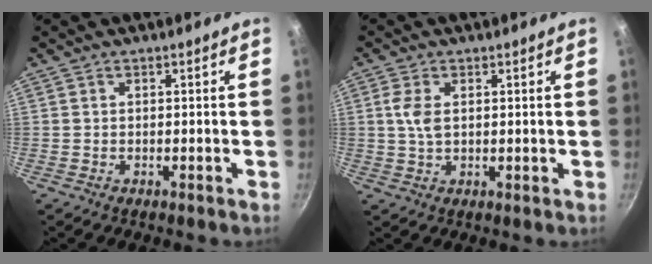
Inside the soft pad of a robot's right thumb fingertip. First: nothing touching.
{"total": 4.2, "force": [1.0, 2.3, 3.4], "torque": [-0.070, 0.004, 0.021]}